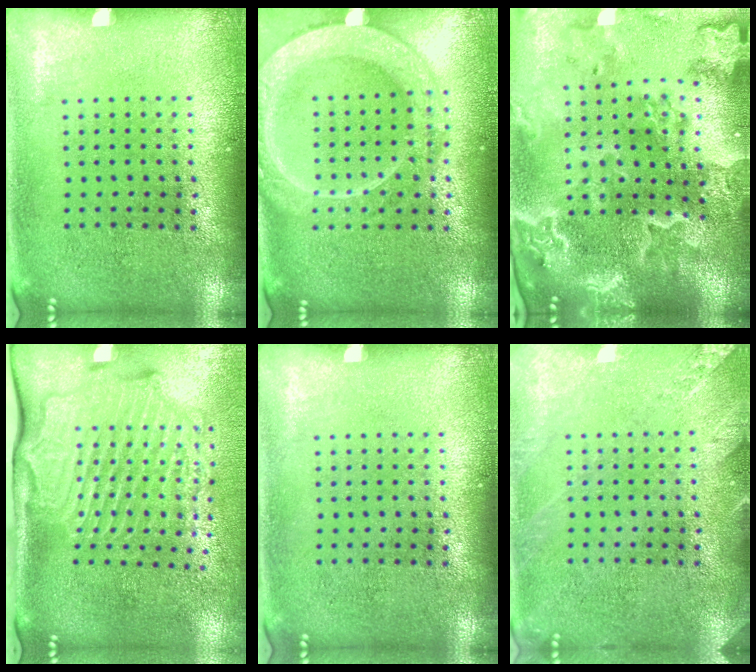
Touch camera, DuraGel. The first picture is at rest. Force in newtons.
{"total": 2.2, "press": 2.2, "slide": 0.3}
{"total": 4.1, "press": 3.4, "slide": 2.3}
{"total": 2.8, "press": 2.2, "slide": 1.8}
{"total": 0.0}
{"total": 2.1, "press": 2.1, "slide": 0.2}